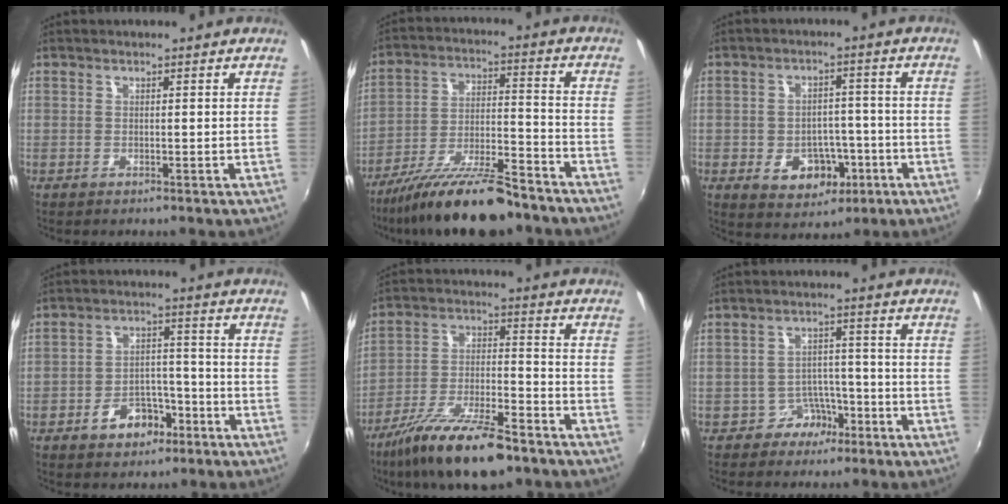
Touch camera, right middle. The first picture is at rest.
{"total": 16.5, "force": [-13.5, 3.0, 9.0], "torque": [-0.178, -0.024, -0.226]}
{"total": 8.5, "force": [-3.3, 6.3, 4.7], "torque": [-0.086, 0.009, -0.033]}
{"total": 7.2, "force": [-4.3, 4.6, 3.6], "torque": [-0.072, 0.018, -0.058]}
{"total": 16.6, "force": [-12.0, 4.5, 10.5], "torque": [-0.206, -0.026, -0.211]}
{"total": 4.7, "force": [-3.2, 3.4, 0.8], "torque": [-0.014, 0.019, -0.048]}